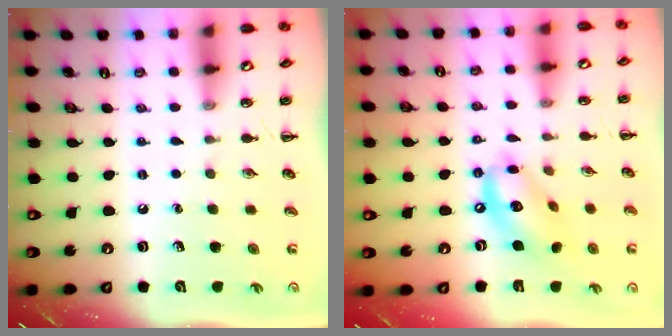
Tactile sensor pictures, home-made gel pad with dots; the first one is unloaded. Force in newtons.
{"total": 12.7, "press": 12.4, "slide": 2.4}